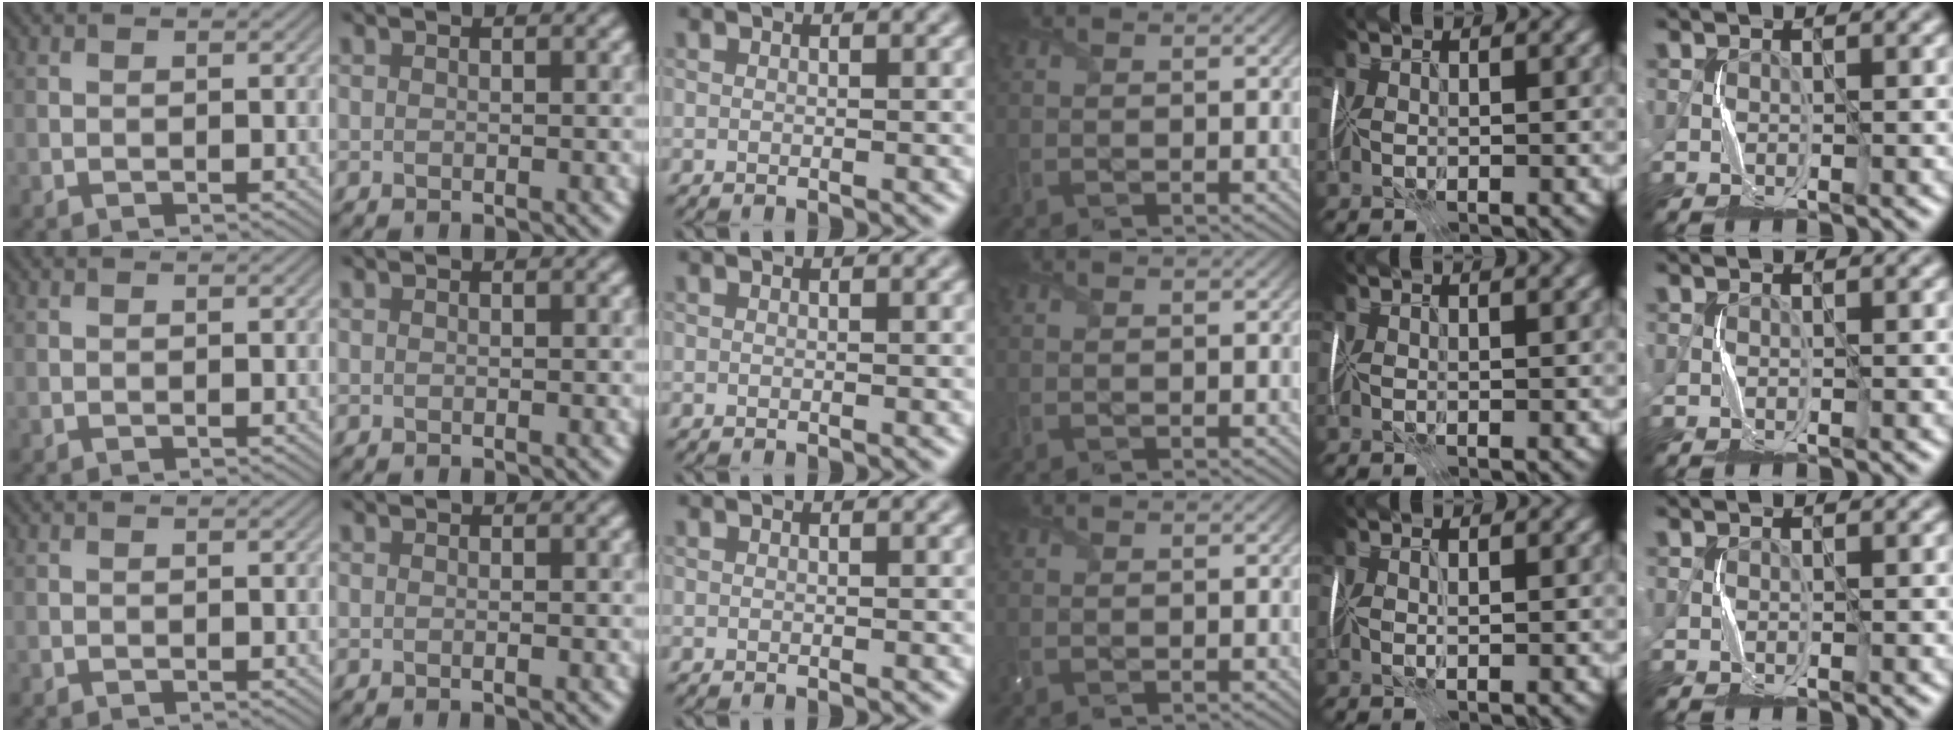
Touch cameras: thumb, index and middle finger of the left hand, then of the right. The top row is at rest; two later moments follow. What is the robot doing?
{"motion": "fold", "object": "plastic wrap"}